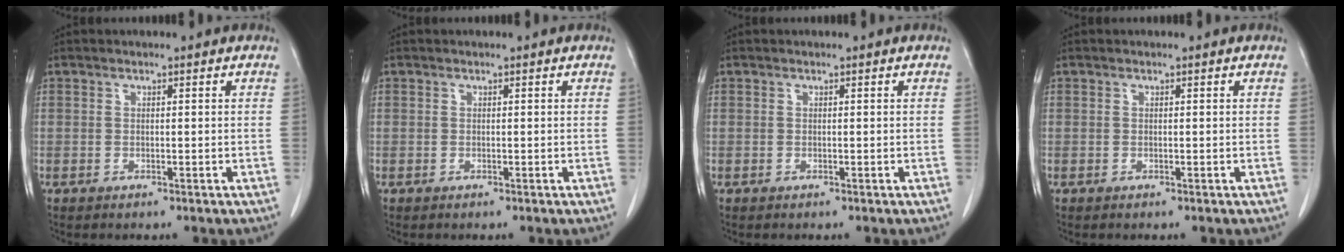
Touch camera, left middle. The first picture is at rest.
{"total": 0.0}
{"total": 0.0}
{"total": 0.0}